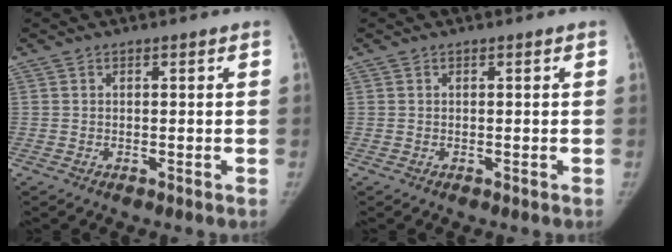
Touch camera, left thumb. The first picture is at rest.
{"total": 0.0}